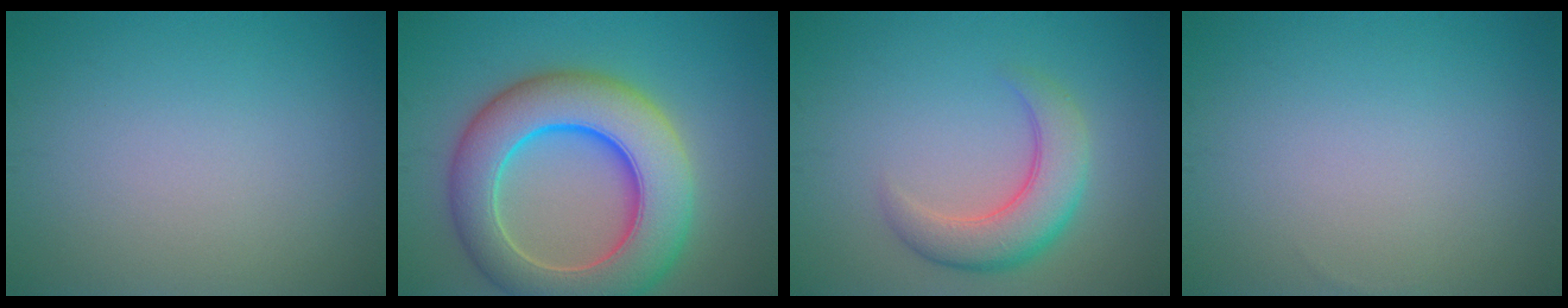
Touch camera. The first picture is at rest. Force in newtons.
{"total": 11.3, "press": 11.3, "slide": 0.4}
{"total": 4.9, "press": 4.9, "slide": 0.2}
{"total": 0.0}